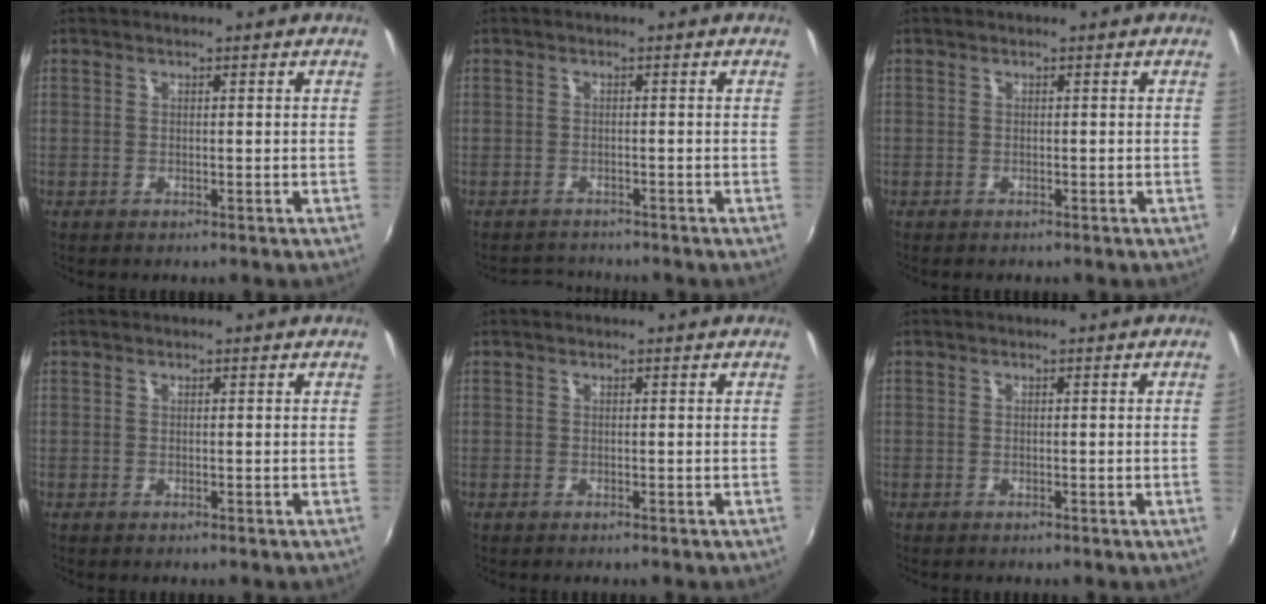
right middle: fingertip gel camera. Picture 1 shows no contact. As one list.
[{"total": 2.6, "force": [-2.5, 0.7, -0.2], "torque": [-0.008, 0.003, -0.046]}, {"total": 0.0}, {"total": 0.0}, {"total": 0.0}, {"total": 0.9, "force": [0.1, -0.6, 0.7], "torque": [-0.003, -0.007, 0.001]}]